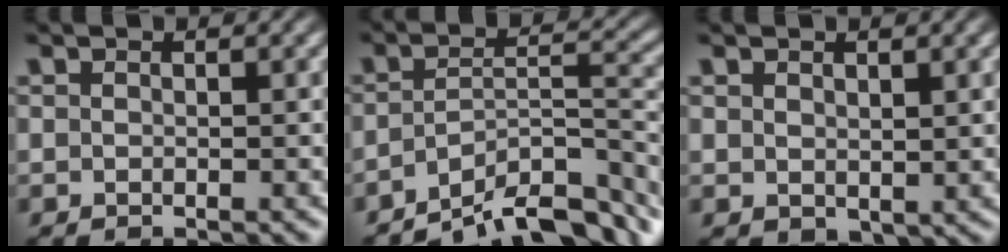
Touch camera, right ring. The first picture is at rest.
{"total": 11.0, "force": [-7.0, 4.7, 6.9], "torque": [-0.081, -0.032, -0.094]}
{"total": 1.2, "force": [0.6, 0.6, 0.7], "torque": [0.001, -0.005, 0.023]}